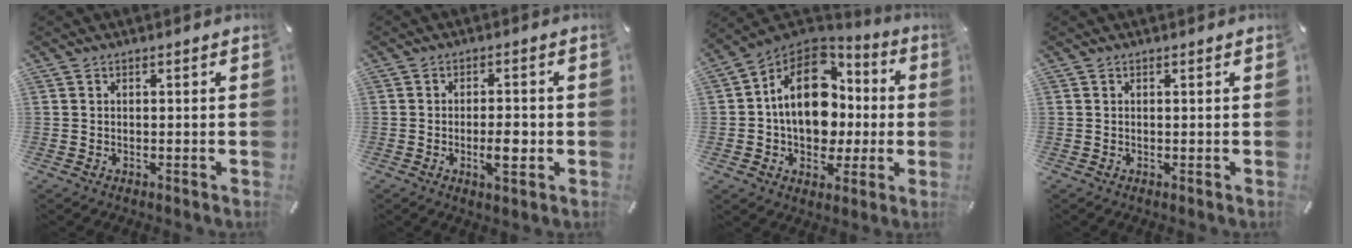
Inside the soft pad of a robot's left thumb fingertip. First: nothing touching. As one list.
[{"total": 5.4, "force": [-1.1, 2.2, 4.8], "torque": [-0.076, 0.001, -0.019]}, {"total": 17.7, "force": [1.1, 13.4, 11.5], "torque": [-0.203, 0.004, 0.025]}, {"total": 0.0}]